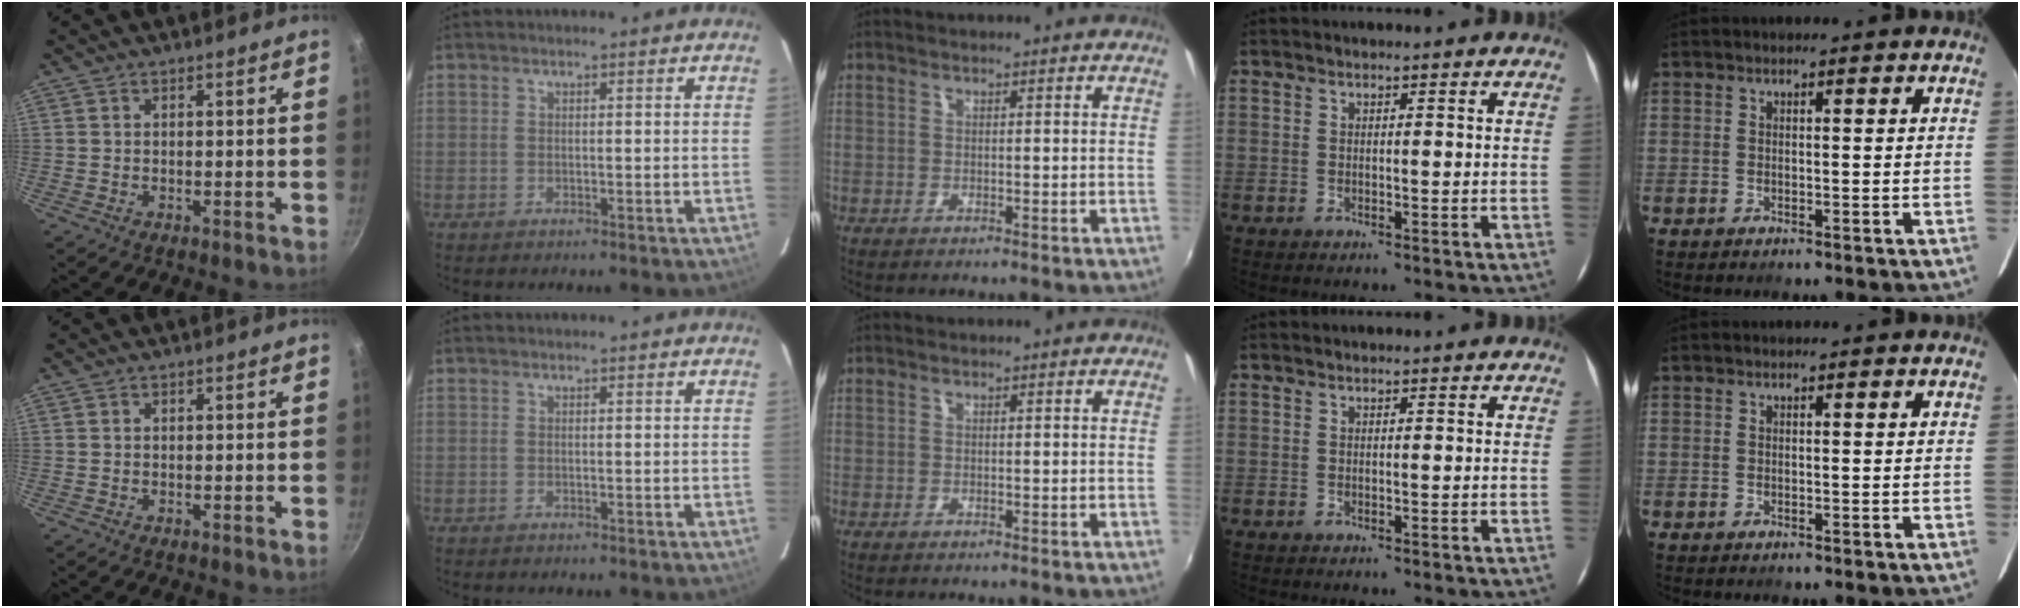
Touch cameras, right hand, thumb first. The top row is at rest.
{}